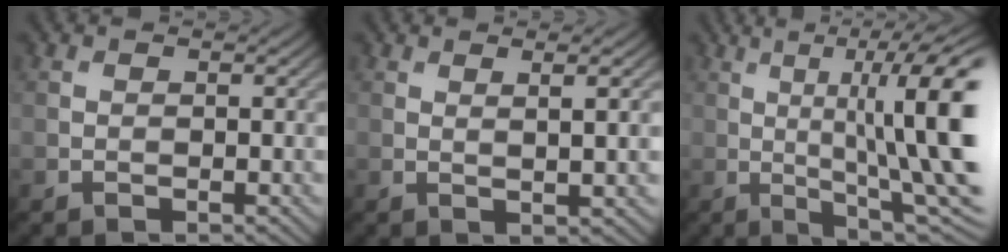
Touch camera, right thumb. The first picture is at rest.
{"total": 3.5, "force": [1.3, 0.5, 3.3], "torque": [-0.044, 0.011, 0.020]}
{"total": 16.5, "force": [1.2, 4.1, 16.0], "torque": [-0.209, 0.022, 0.020]}